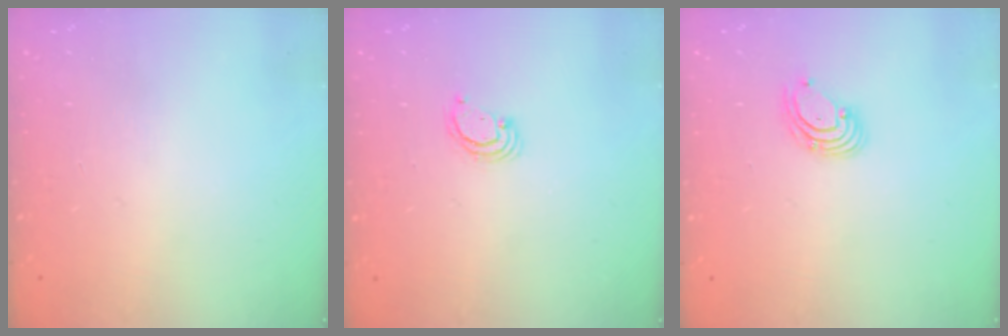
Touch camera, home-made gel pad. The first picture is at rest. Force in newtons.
{"total": 3.1, "press": 3.1, "slide": 0.2}
{"total": 2.6, "press": 2.6, "slide": 0.1}